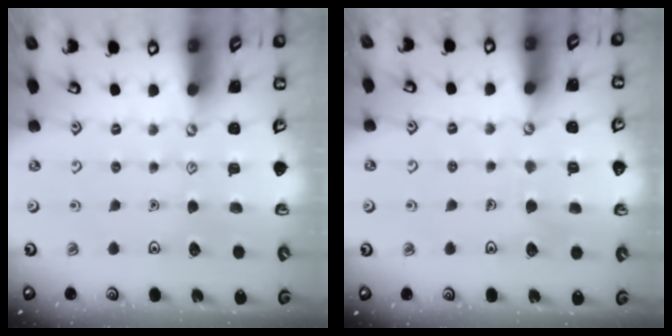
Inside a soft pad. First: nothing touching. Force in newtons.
{"total": 4.1, "press": 4.1, "slide": 0.3}